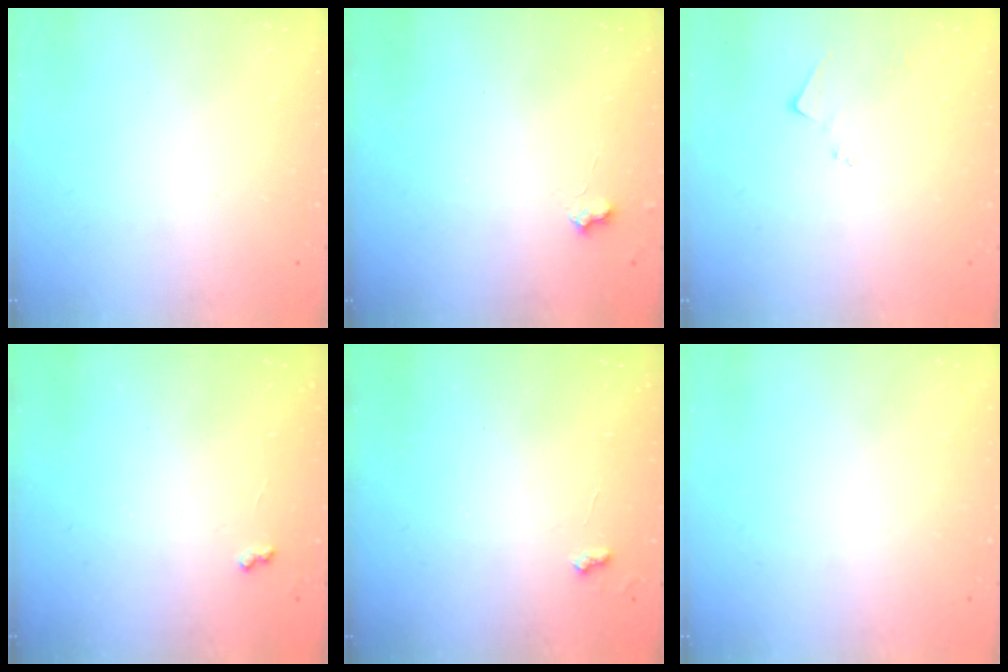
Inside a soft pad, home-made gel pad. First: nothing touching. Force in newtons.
{"total": 2.4, "press": 2.4, "slide": 0.5}
{"total": 6.8, "press": 6.7, "slide": 0.8}
{"total": 3.5, "press": 3.4, "slide": 0.5}
{"total": 3.7, "press": 3.7, "slide": 0.4}
{"total": 0.0}